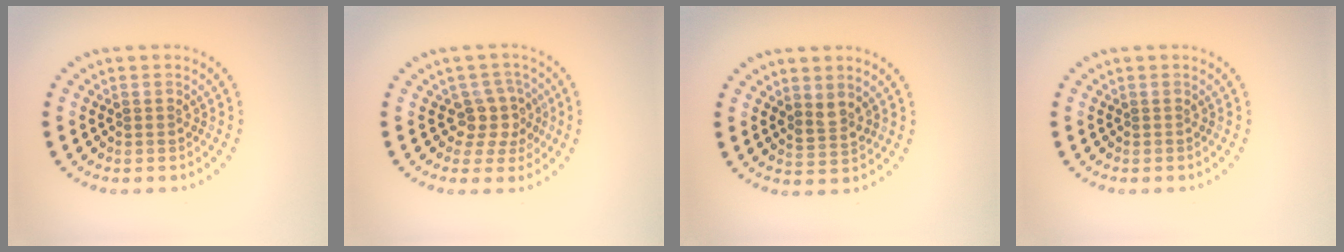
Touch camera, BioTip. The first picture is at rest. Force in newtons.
{"total": 2.9, "press": 2.3, "slide": 1.8}
{"total": 1.6, "press": 1.3, "slide": 1.0}
{"total": 0.0}